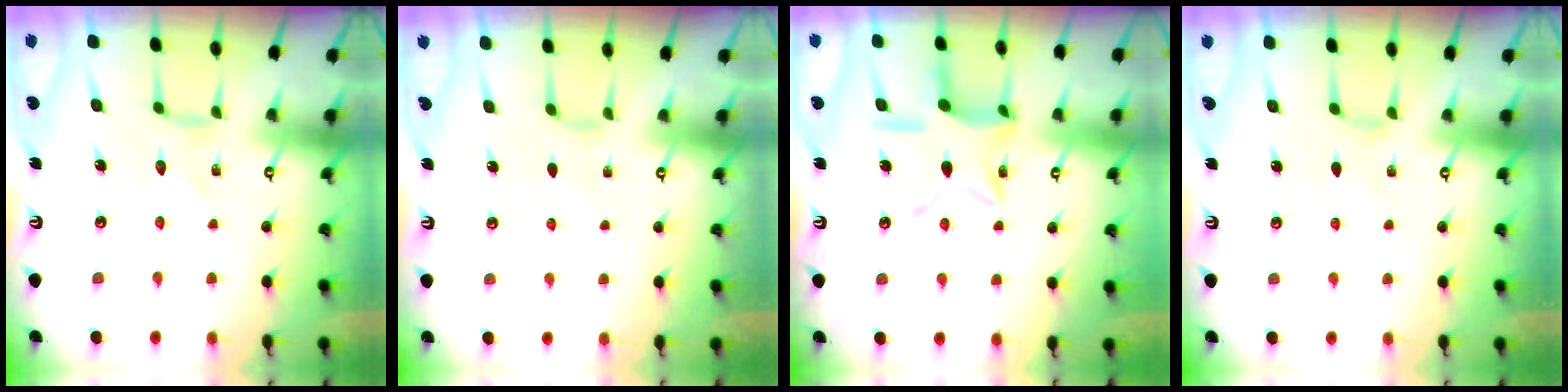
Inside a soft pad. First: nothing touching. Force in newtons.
{"total": 2.7, "press": 2.6, "slide": 0.6}
{"total": 13.6, "press": 13.6, "slide": 1.1}
{"total": 1.7, "press": 1.6, "slide": 0.4}